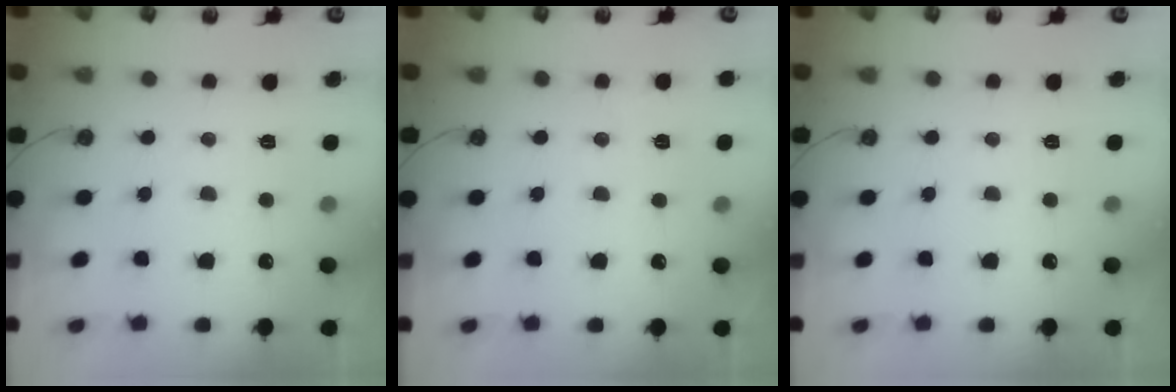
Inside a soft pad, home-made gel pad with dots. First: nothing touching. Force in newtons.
{"total": 4.3, "press": 4.1, "slide": 1.4}
{"total": 0.0}